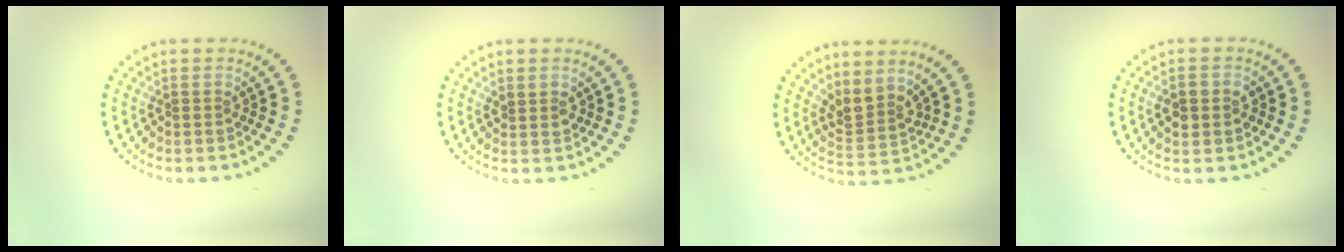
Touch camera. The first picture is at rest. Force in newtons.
{"total": 1.2, "press": 1.1, "slide": 0.5}
{"total": 2.6, "press": 1.7, "slide": 2.0}
{"total": 2.8, "press": 2.8, "slide": 0.1}